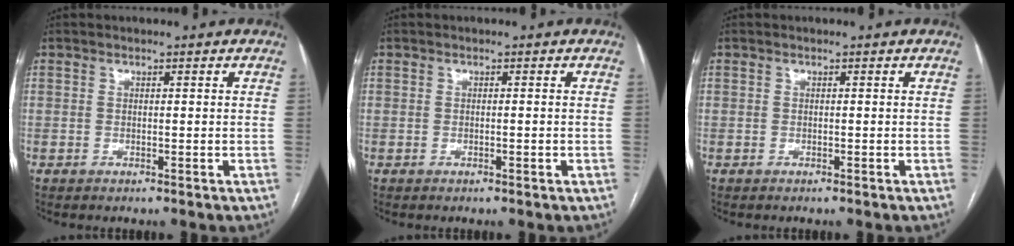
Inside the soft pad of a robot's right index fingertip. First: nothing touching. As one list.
[{"total": 0.5, "force": [-0.2, 0.0, 0.5], "torque": [-0.008, 0.000, -0.001]}, {"total": 0.0}]